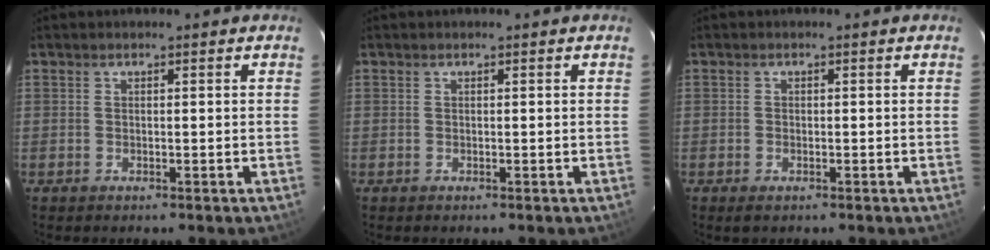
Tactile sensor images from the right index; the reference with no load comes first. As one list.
[{"total": 0.0}, {"total": 1.3, "force": [-0.8, 0.7, 0.6], "torque": [-0.013, -0.004, -0.017]}]